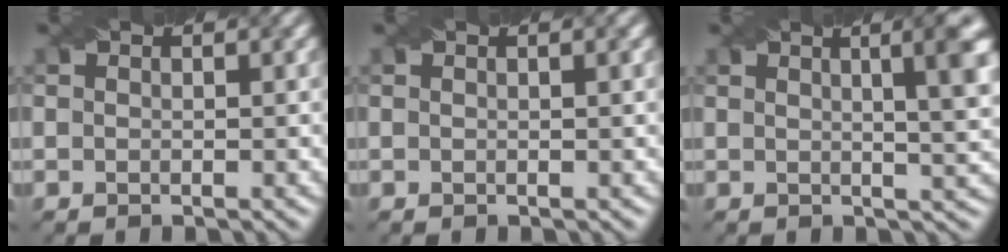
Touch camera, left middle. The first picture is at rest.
{"total": 0.9, "force": [0.3, 0.3, 0.8], "torque": [-0.011, 0.005, -0.001]}
{"total": 6.6, "force": [2.1, 2.1, 5.9], "torque": [-0.035, 0.024, 0.015]}